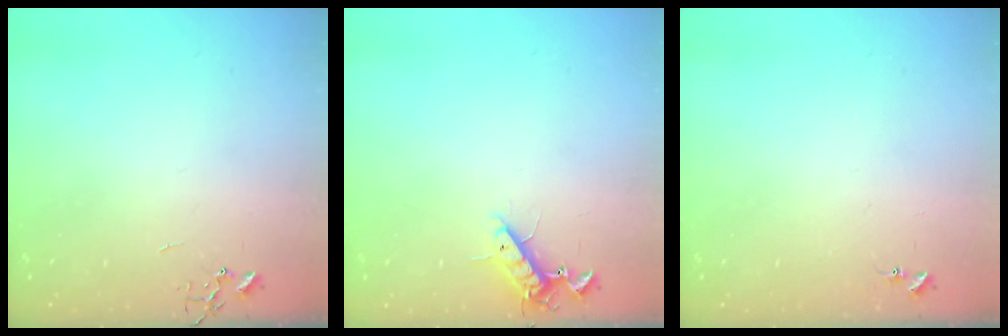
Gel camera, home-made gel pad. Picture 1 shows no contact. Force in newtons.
{"total": 10.0, "press": 9.8, "slide": 1.5}
{"total": 6.8, "press": 6.7, "slide": 0.5}